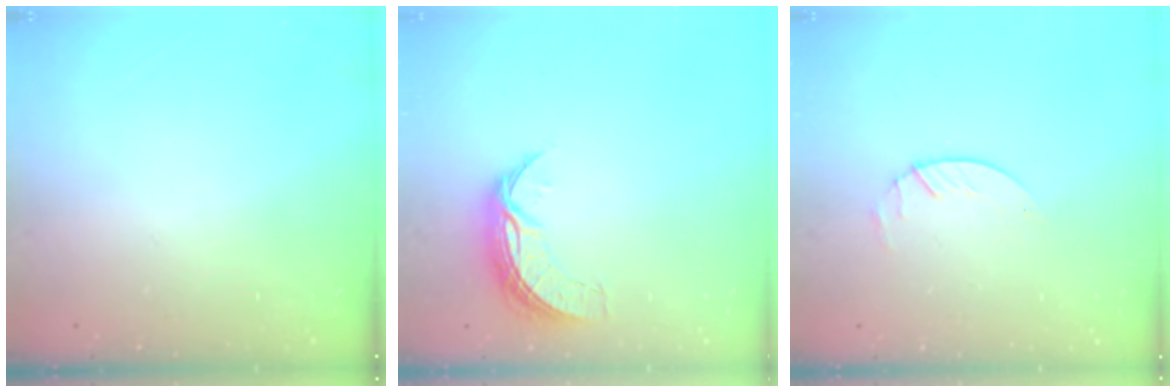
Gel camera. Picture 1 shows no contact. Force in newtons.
{"total": 7.3, "press": 7.3, "slide": 0.2}
{"total": 1.7, "press": 1.6, "slide": 0.2}